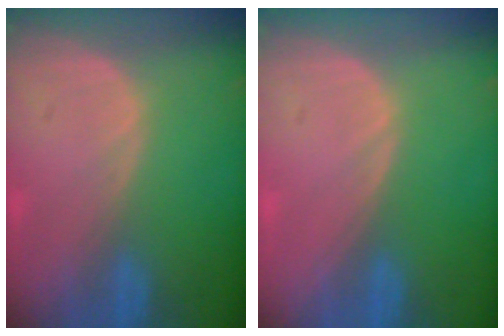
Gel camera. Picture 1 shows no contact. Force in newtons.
{"total": 0.0}